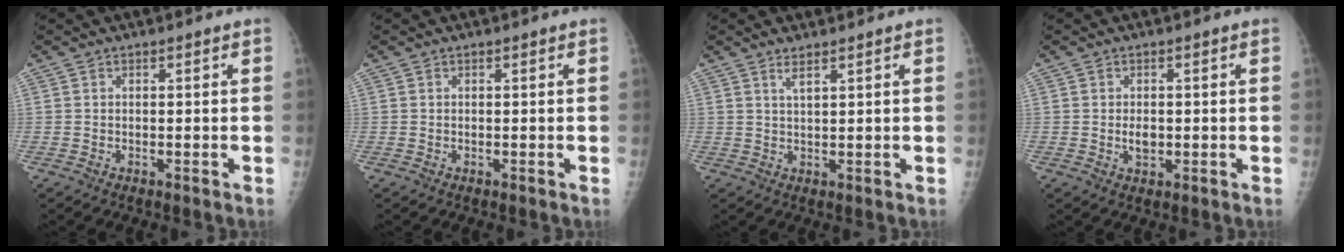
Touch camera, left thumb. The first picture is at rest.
{"total": 0.0}
{"total": 2.2, "force": [1.5, 0.3, 1.5], "torque": [-0.031, -0.010, 0.032]}
{"total": 2.6, "force": [-0.1, 1.7, 2.0], "torque": [-0.024, -0.002, 0.001]}